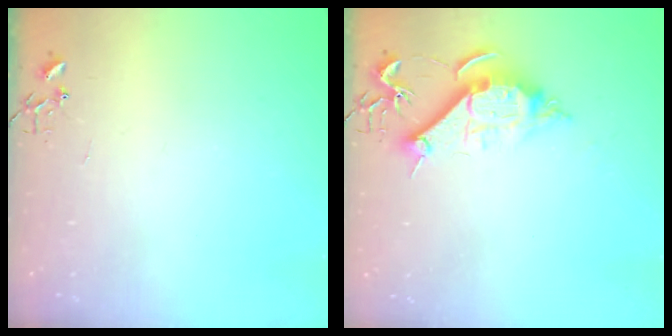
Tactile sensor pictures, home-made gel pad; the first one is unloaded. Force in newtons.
{"total": 10.2, "press": 10.2, "slide": 0.6}